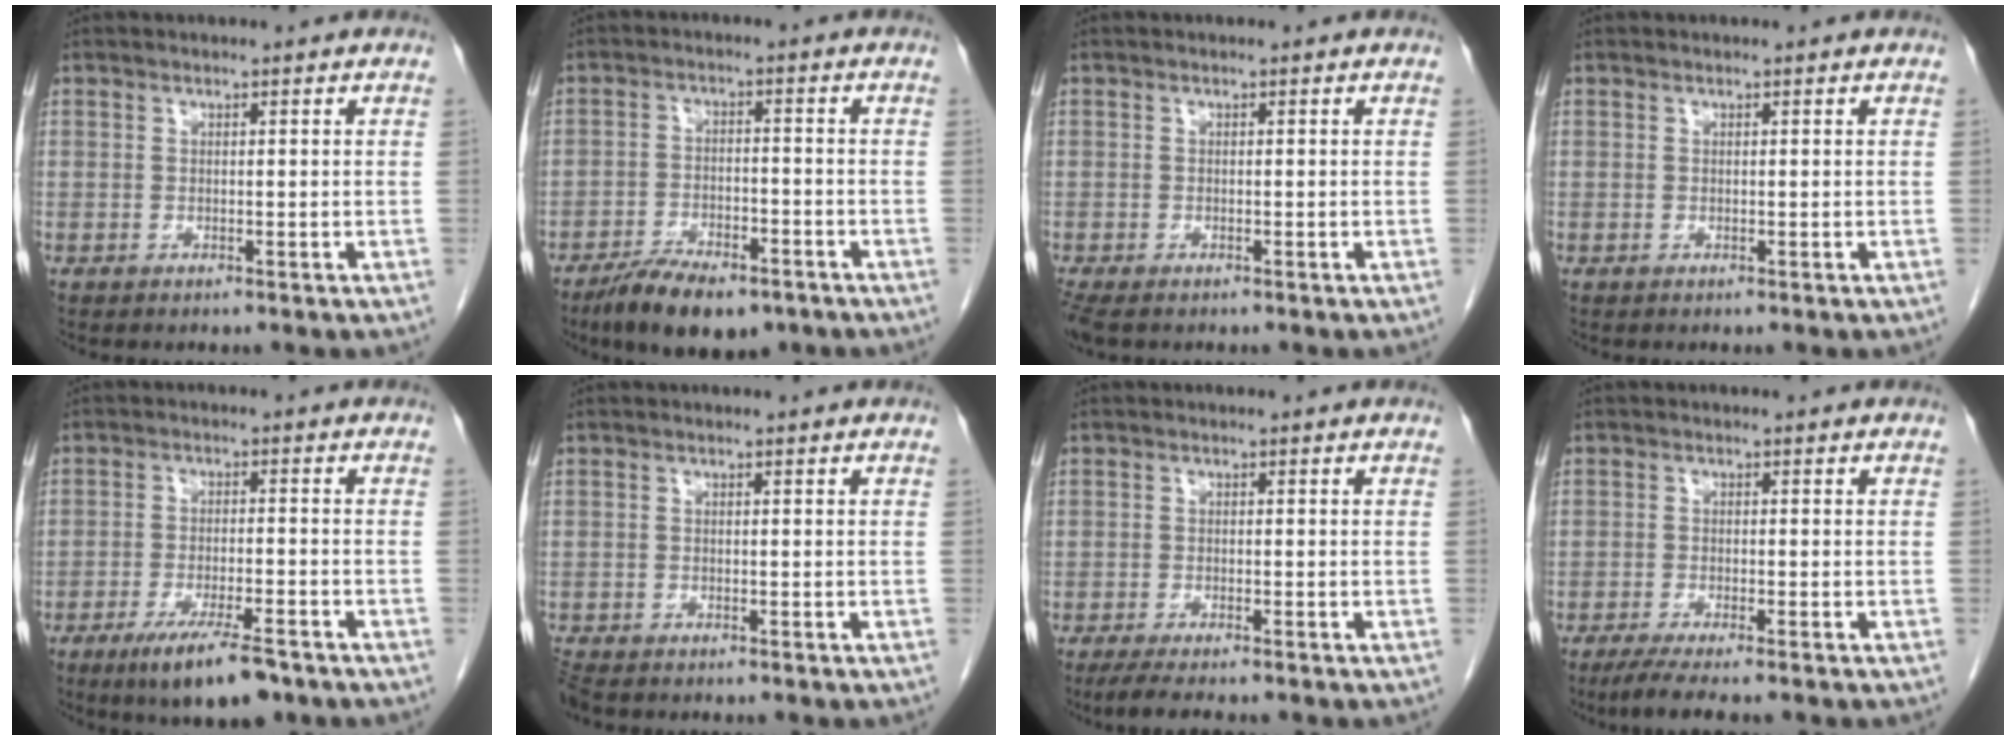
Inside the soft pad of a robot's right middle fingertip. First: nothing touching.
{"total": 9.6, "force": [-7.0, 3.6, 5.6], "torque": [-0.088, -0.007, -0.115]}
{"total": 3.8, "force": [-2.8, 1.6, 2.1], "torque": [-0.047, -0.013, -0.048]}
{"total": 0.0}
{"total": 9.2, "force": [-6.3, 1.7, 6.5], "torque": [-0.108, -0.016, -0.099]}
{"total": 2.7, "force": [-2.3, 0.9, 1.0], "torque": [-0.027, -0.008, -0.042]}
{"total": 4.7, "force": [-3.8, 0.4, 2.7], "torque": [-0.046, -0.011, -0.060]}
{"total": 5.3, "force": [-4.2, 0.1, 3.3], "torque": [-0.054, -0.012, -0.068]}